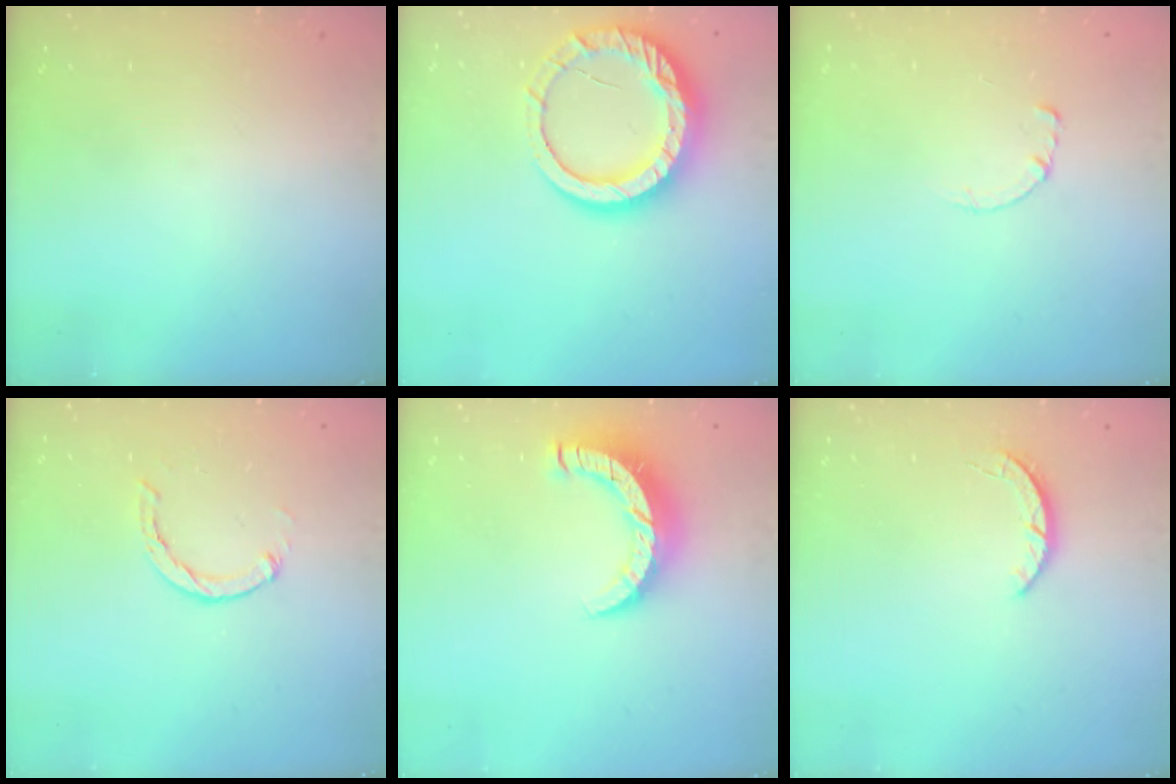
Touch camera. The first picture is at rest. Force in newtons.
{"total": 16.2, "press": 16.1, "slide": 1.2}
{"total": 0.7, "press": 0.6, "slide": 0.1}
{"total": 2.7, "press": 2.7, "slide": 0.5}
{"total": 9.9, "press": 9.9, "slide": 0.6}
{"total": 2.2, "press": 2.2, "slide": 0.4}